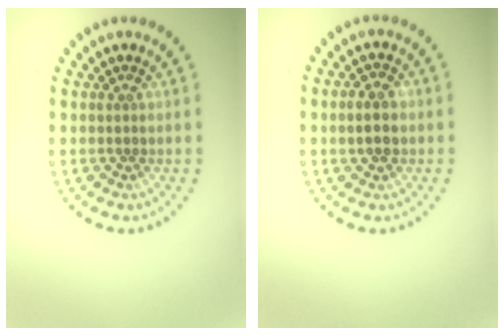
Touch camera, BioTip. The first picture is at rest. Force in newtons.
{"total": 1.9, "press": 1.9, "slide": 0.3}